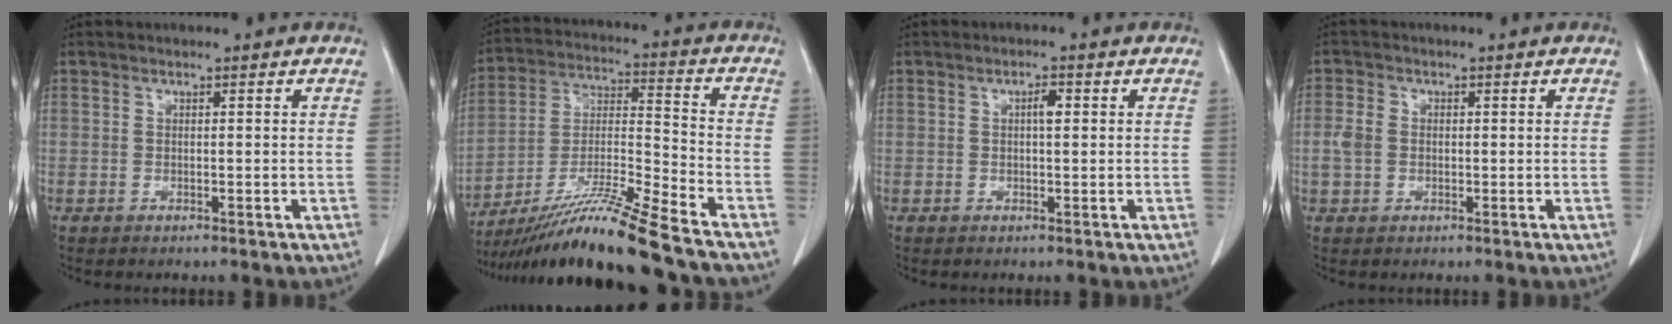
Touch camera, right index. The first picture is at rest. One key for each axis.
{"total": 16.1, "fx": -13.0, "fy": -1.8, "fz": 9.4, "tx": -0.182, "ty": -0.017, "tz": -0.234}
{"total": 1.8, "fx": 0.4, "fy": 0.5, "fz": 1.7, "tx": -0.030, "ty": 0.004, "tz": 0.006}
{"total": 2.9, "fx": -0.1, "fy": 2.3, "fz": 1.8, "tx": -0.051, "ty": 0.010, "tz": -0.004}